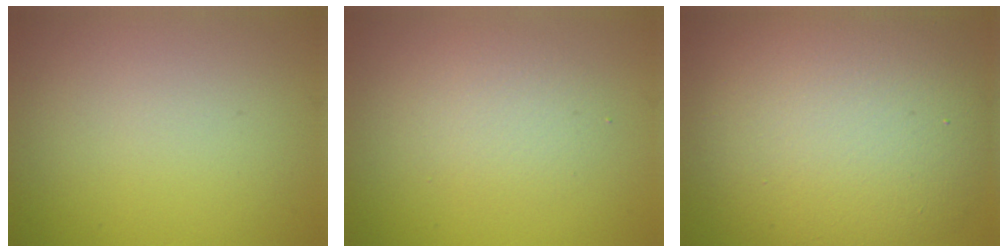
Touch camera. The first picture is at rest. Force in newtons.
{"total": 2.4, "press": 2.4, "slide": 0.3}
{"total": 12.9, "press": 12.9, "slide": 1.0}